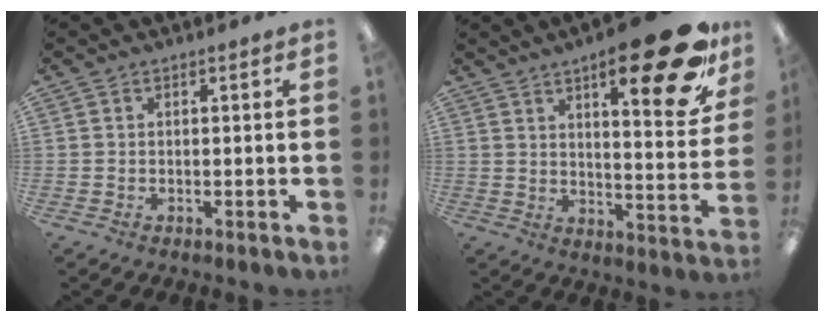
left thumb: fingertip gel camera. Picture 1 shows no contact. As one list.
[{"total": 21.1, "force": [13.1, 6.0, 15.5], "torque": [-0.204, -0.087, 0.202]}]